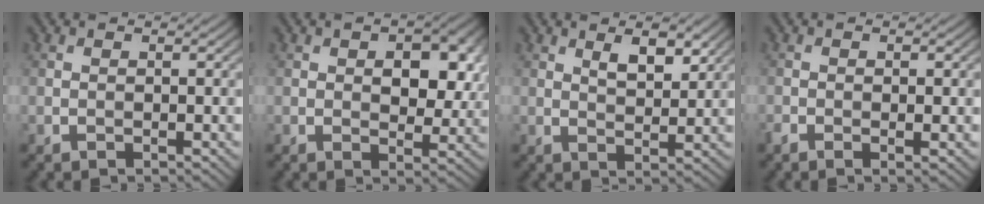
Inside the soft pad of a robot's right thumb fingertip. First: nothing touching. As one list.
[{"total": 7.8, "force": [1.5, 4.7, 6.1], "torque": [-0.079, 0.000, 0.024]}, {"total": 3.8, "force": [2.2, 1.6, 2.7], "torque": [-0.052, -0.005, 0.042]}, {"total": 1.5, "force": [-0.7, 0.5, 1.3], "torque": [-0.026, -0.002, -0.013]}]